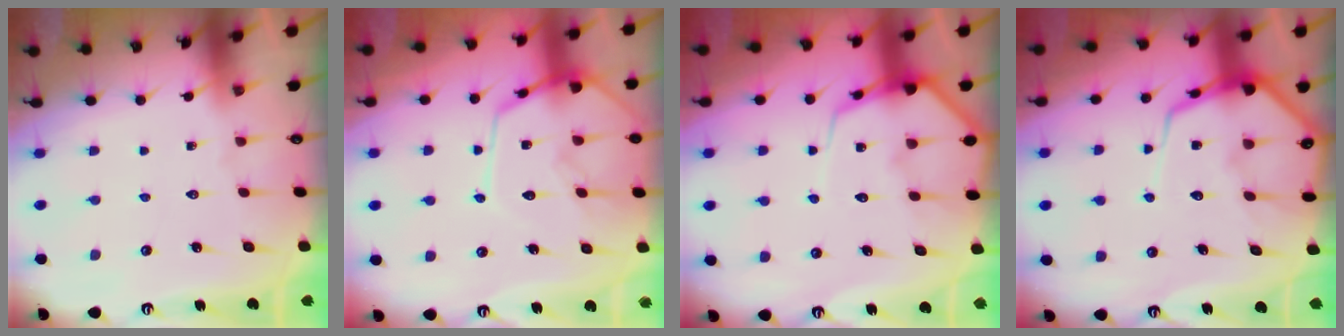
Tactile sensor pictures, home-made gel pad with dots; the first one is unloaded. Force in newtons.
{"total": 12.7, "press": 12.6, "slide": 1.2}
{"total": 8.8, "press": 8.7, "slide": 1.0}
{"total": 11.5, "press": 11.4, "slide": 1.2}